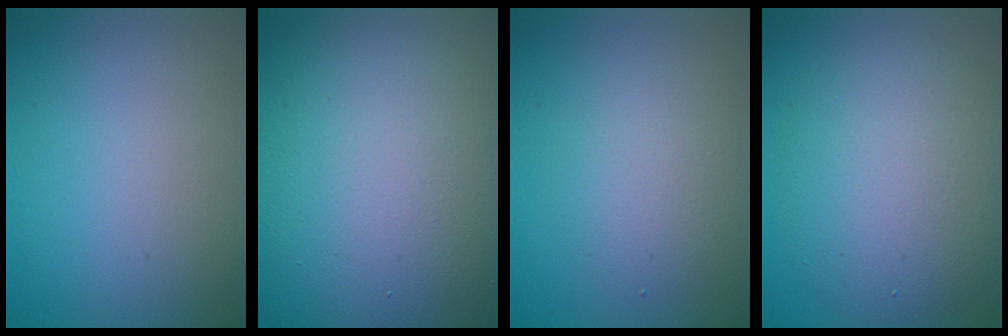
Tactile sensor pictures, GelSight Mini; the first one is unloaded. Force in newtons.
{"total": 23.4, "press": 23.4, "slide": 1.4}
{"total": 2.7, "press": 2.7, "slide": 0.2}
{"total": 6.7, "press": 6.7, "slide": 0.3}